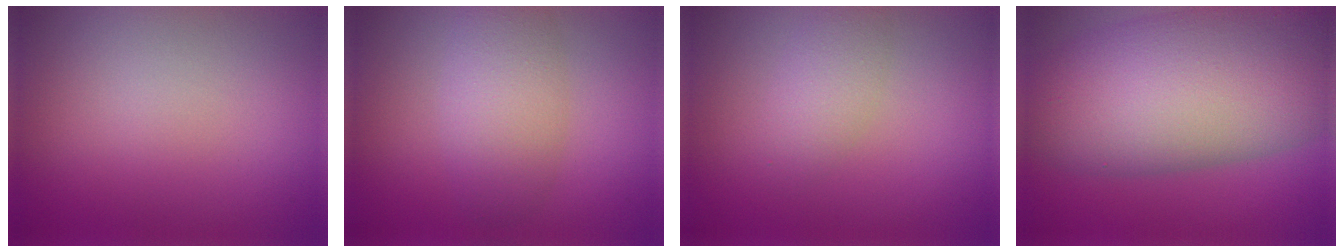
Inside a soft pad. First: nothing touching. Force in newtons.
{"total": 4.2, "press": 4.2, "slide": 0.2}
{"total": 2.1, "press": 2.1, "slide": 0.1}
{"total": 13.4, "press": 13.3, "slide": 0.8}